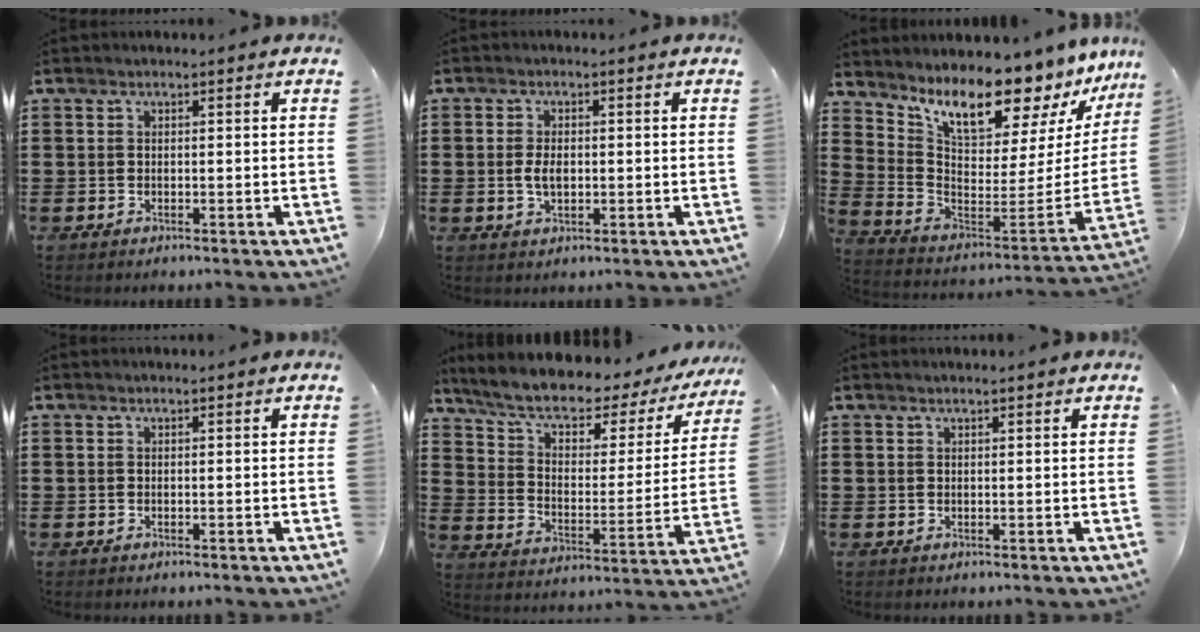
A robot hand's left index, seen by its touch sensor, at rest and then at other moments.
{"total": 3.3, "force": [-0.1, 1.7, 2.8], "torque": [-0.061, 0.003, -0.005]}
{"total": 11.5, "force": [8.9, 3.4, 6.3], "torque": [-0.140, -0.069, 0.153]}
{"total": 0.0}
{"total": 7.3, "force": [5.5, 2.4, 4.2], "torque": [-0.104, -0.036, 0.090]}
{"total": 0.7, "force": [0.6, 0.0, 0.5], "torque": [-0.009, 0.000, 0.011]}